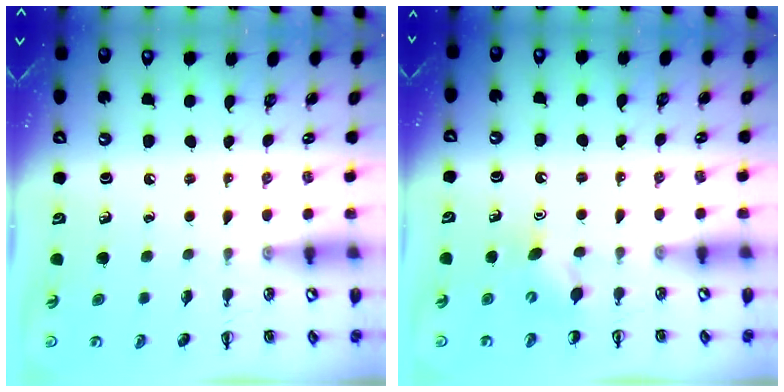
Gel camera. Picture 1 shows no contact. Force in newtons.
{"total": 4.1, "press": 3.9, "slide": 1.3}